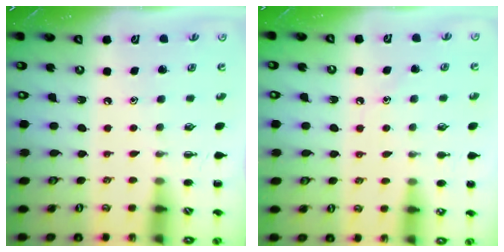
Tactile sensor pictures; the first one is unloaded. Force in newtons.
{"total": 7.9, "press": 7.6, "slide": 2.0}